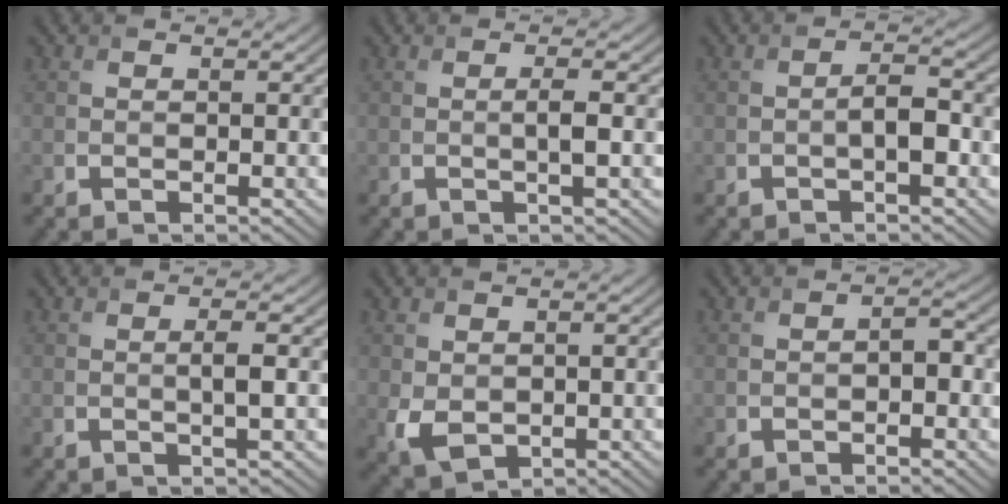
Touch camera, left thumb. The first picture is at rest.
{"total": 1.7, "force": [-0.2, 0.1, 1.7], "torque": [-0.034, 0.002, -0.006]}
{"total": 2.6, "force": [-1.0, 0.7, 2.3], "torque": [-0.042, 0.004, -0.023]}
{"total": 1.7, "force": [0.0, 0.1, 1.7], "torque": [-0.034, 0.003, -0.004]}
{"total": 3.1, "force": [0.0, 2.4, 2.0], "torque": [-0.055, -0.013, 0.006]}
{"total": 1.6, "force": [-0.7, 0.8, 1.2], "torque": [-0.021, 0.002, -0.014]}